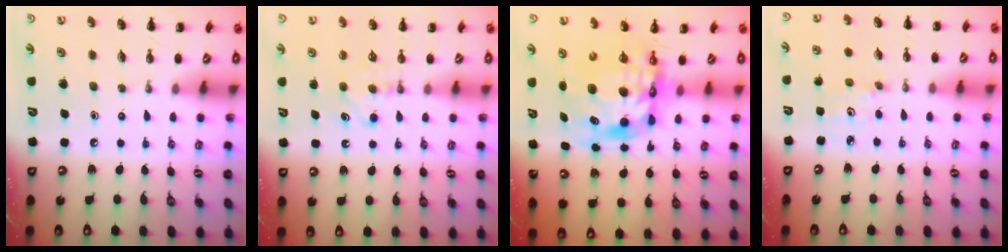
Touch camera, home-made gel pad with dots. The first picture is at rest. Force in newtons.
{"total": 4.9, "press": 4.7, "slide": 1.5}
{"total": 11.1, "press": 10.7, "slide": 2.8}
{"total": 2.6, "press": 2.5, "slide": 0.8}